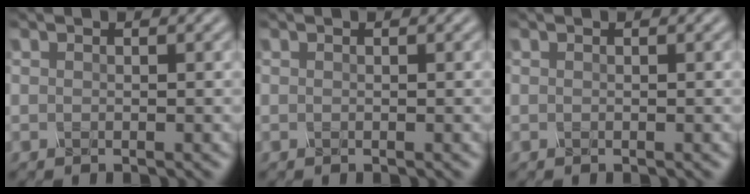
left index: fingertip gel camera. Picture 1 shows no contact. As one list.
[{"total": 0.0}, {"total": 0.0}]